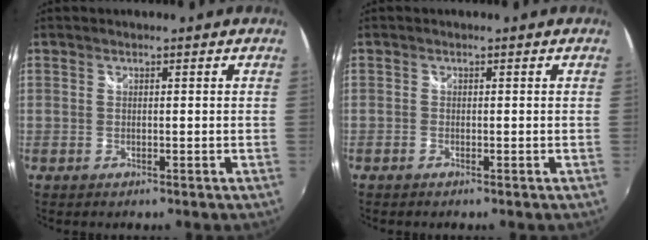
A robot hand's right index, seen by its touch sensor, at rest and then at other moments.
{"total": 0.6, "force": [-0.5, 0.2, 0.1], "torque": [-0.003, -0.002, -0.014]}